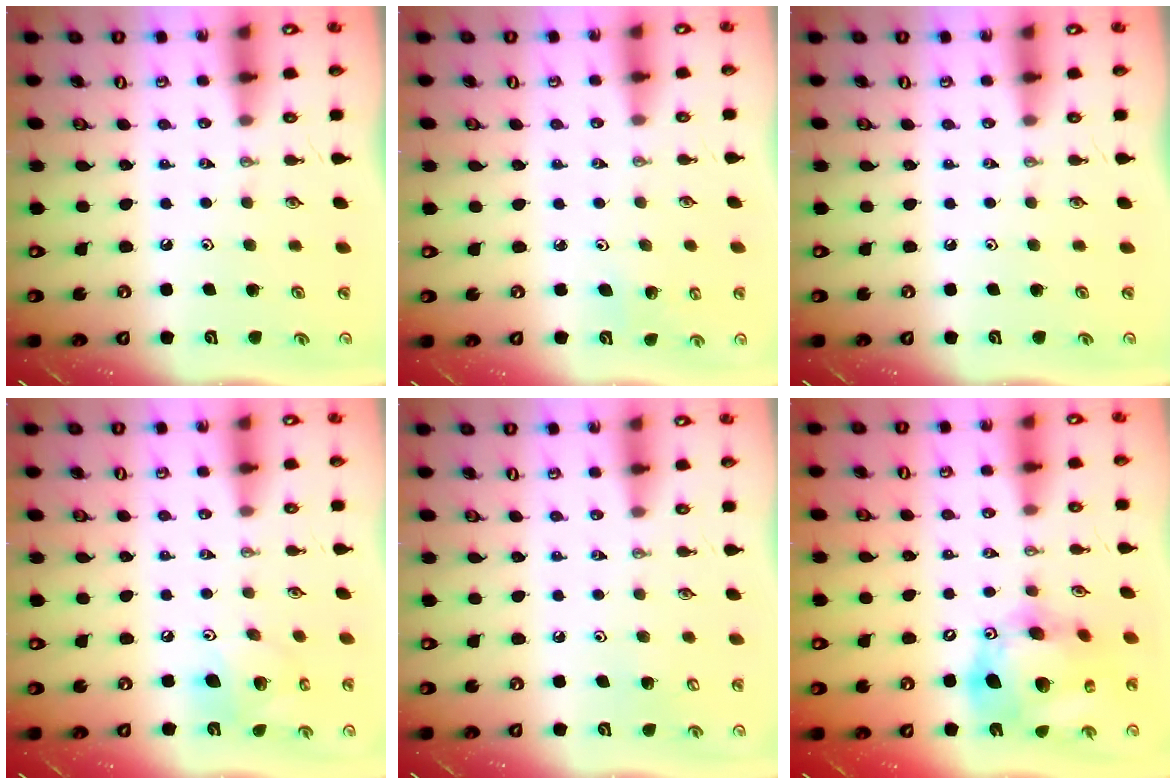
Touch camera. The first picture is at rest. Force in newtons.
{"total": 3.0, "press": 3.0, "slide": 0.3}
{"total": 0.0}
{"total": 12.7, "press": 12.5, "slide": 2.1}
{"total": 3.3, "press": 3.3, "slide": 0.2}
{"total": 20.4, "press": 20.2, "slide": 3.3}